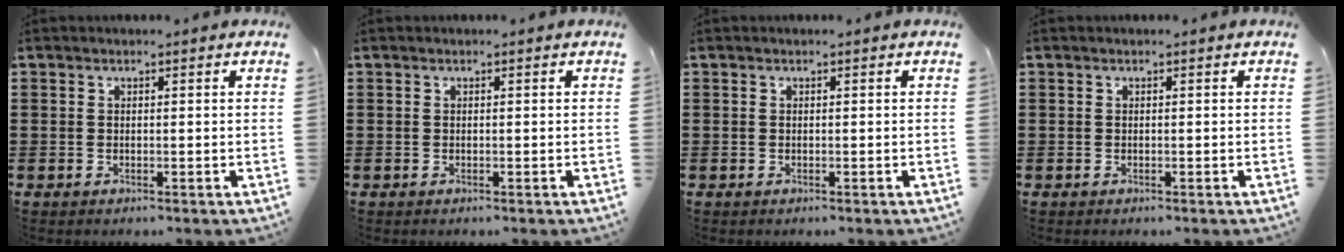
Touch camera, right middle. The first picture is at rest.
{"total": 0.0}
{"total": 0.0}
{"total": 0.0}